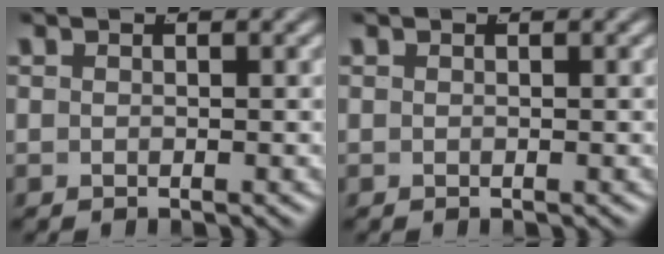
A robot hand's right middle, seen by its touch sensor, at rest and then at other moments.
{"total": 0.0}